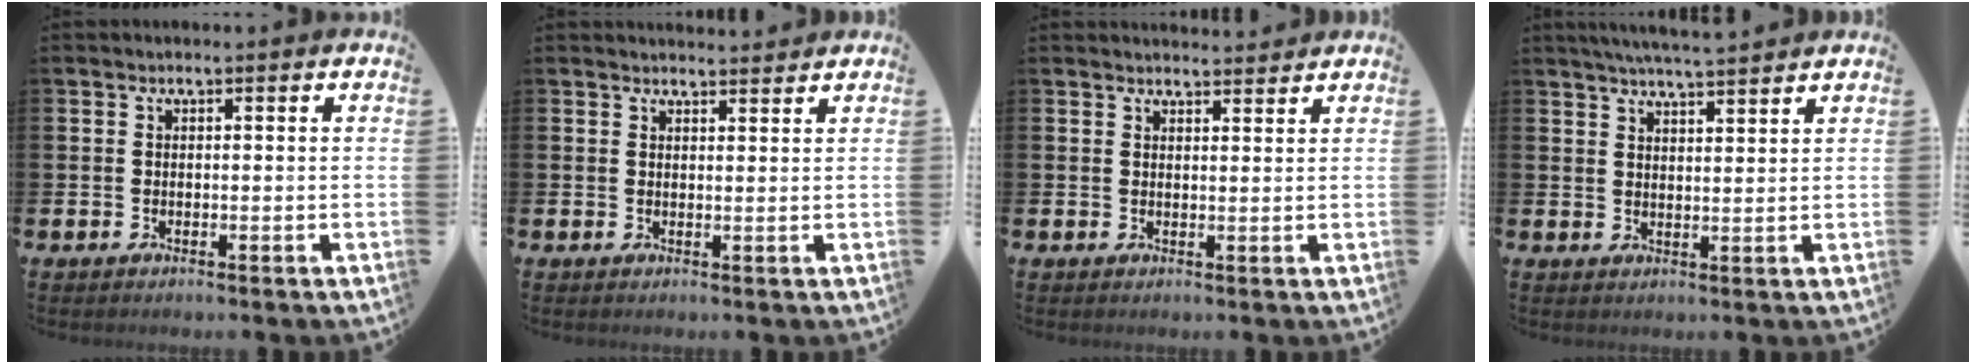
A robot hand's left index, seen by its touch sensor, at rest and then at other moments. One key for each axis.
{"total": 2.0, "fx": 2.0, "fy": 0.1, "fz": -0.1, "tx": 0.011, "ty": -0.014, "tz": 0.033}
{"total": 2.3, "fx": 2.3, "fy": 0.2, "fz": -0.1, "tx": 0.010, "ty": -0.017, "tz": 0.039}
{"total": 4.9, "fx": 4.7, "fy": -0.2, "fz": 1.1, "tx": -0.020, "ty": -0.023, "tz": 0.082}